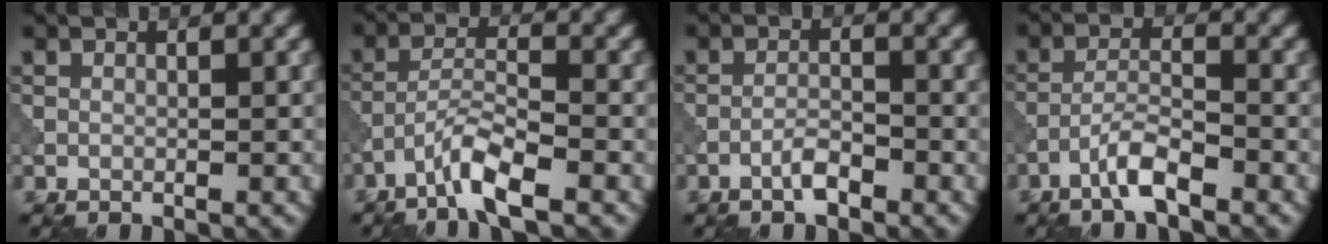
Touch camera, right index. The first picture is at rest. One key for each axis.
{"total": 3.9, "fx": -2.7, "fy": 0.4, "fz": 2.8, "tx": -0.055, "ty": 0.010, "tz": -0.063}
{"total": 1.7, "fx": -1.2, "fy": 0.4, "fz": 1.1, "tx": -0.022, "ty": 0.007, "tz": -0.027}
{"total": 3.2, "fx": -2.3, "fy": 0.4, "fz": 2.3, "tx": -0.045, "ty": 0.011, "tz": -0.052}